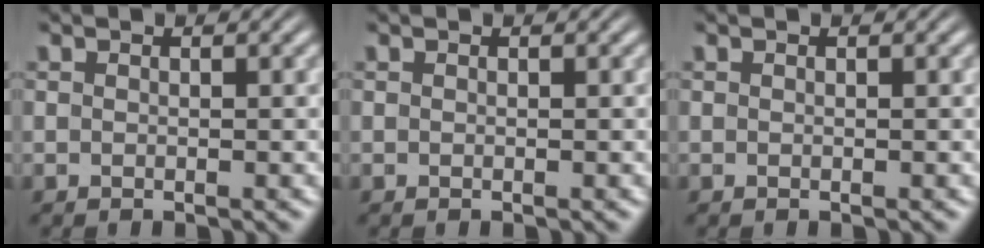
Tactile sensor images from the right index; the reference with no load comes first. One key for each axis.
{"total": 0.0}
{"total": 0.0}